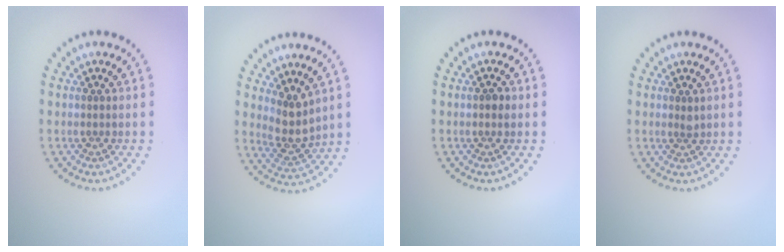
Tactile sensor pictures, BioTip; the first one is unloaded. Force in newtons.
{"total": 3.1, "press": 2.4, "slide": 1.9}
{"total": 1.2, "press": 1.2, "slide": 0.3}
{"total": 0.6, "press": 0.5, "slide": 0.3}